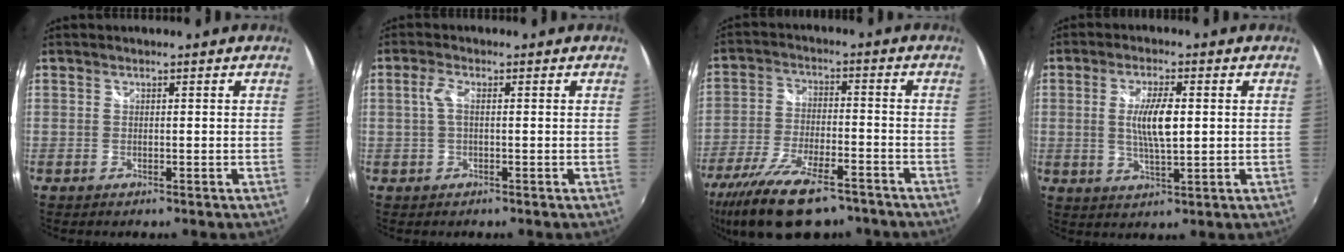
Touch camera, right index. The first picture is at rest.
{"total": 2.6, "force": [0.2, 0.8, 2.4], "torque": [-0.053, 0.003, 0.004]}
{"total": 18.4, "force": [-13.5, 6.5, 10.7], "torque": [-0.223, -0.040, -0.223]}
{"total": 7.0, "force": [0.6, 2.1, 6.7], "torque": [-0.123, -0.002, 0.013]}